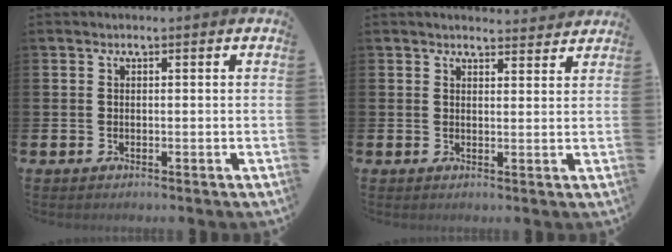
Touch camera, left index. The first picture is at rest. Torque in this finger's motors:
{"motor_torque": [1.08, -1.06, 0.13, 0.00]}